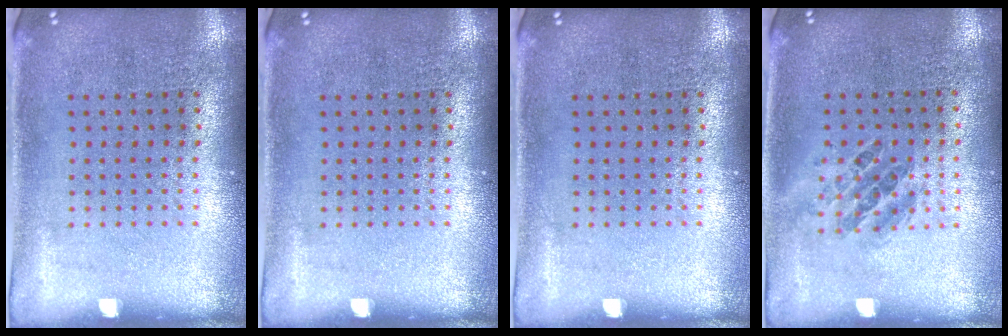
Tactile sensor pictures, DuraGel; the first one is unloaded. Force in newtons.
{"total": 0.0}
{"total": 0.0}
{"total": 0.9, "press": 0.9, "slide": 0.4}